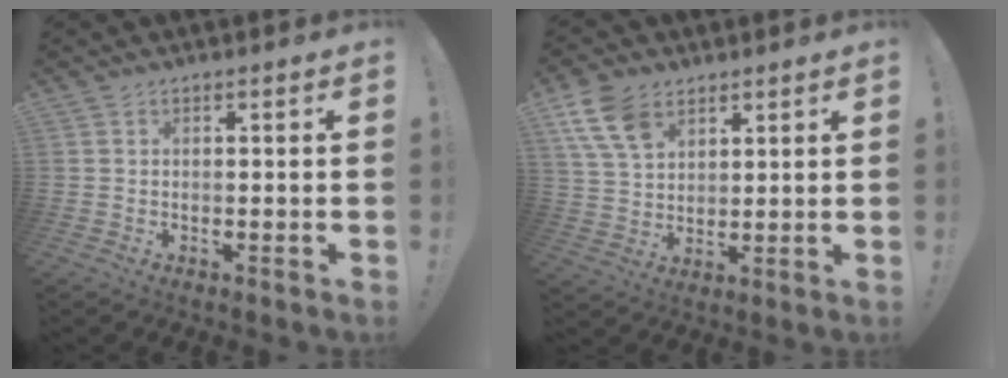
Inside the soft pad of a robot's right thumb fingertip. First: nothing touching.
{"total": 12.1, "force": [6.6, 7.9, 6.4], "torque": [-0.127, -0.020, 0.133]}